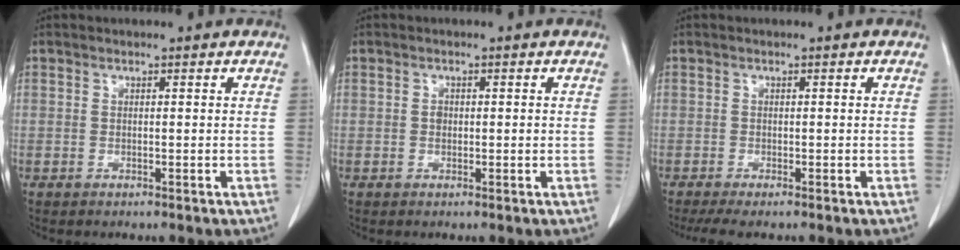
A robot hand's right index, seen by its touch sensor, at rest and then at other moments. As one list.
[{"total": 1.2, "force": [-0.1, 0.8, 0.9], "torque": [-0.015, 0.002, 0.000]}, {"total": 3.2, "force": [-2.5, 0.4, 1.9], "torque": [-0.029, -0.008, -0.040]}]